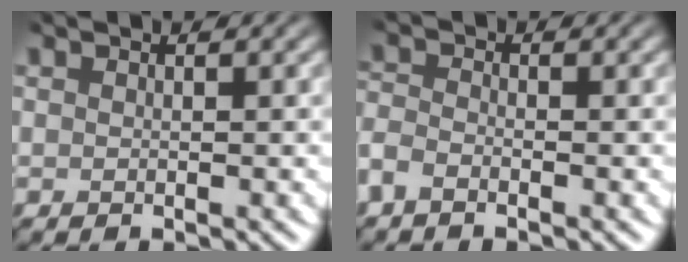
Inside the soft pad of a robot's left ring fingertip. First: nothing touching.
{"total": 2.3, "force": [-2.3, 0.0, 0.1], "torque": [-0.019, -0.007, -0.038]}